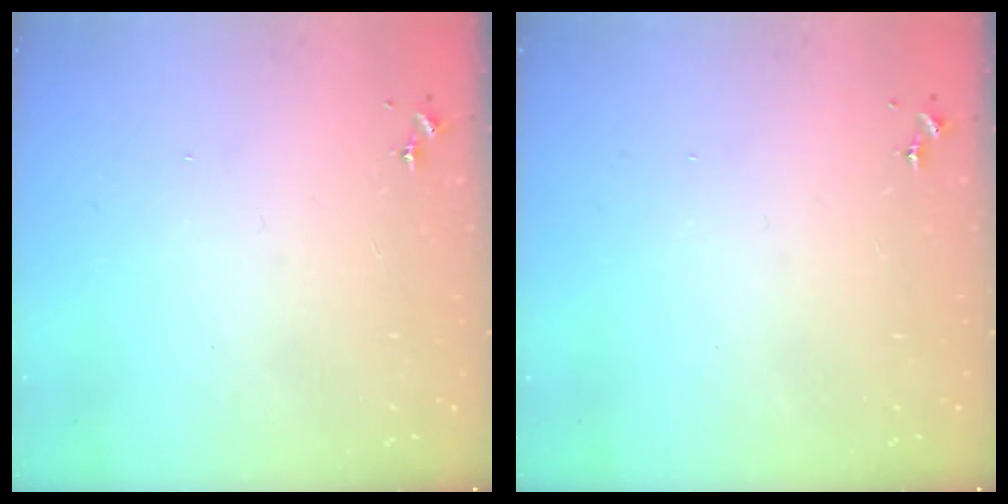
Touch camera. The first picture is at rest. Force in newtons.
{"total": 0.0}